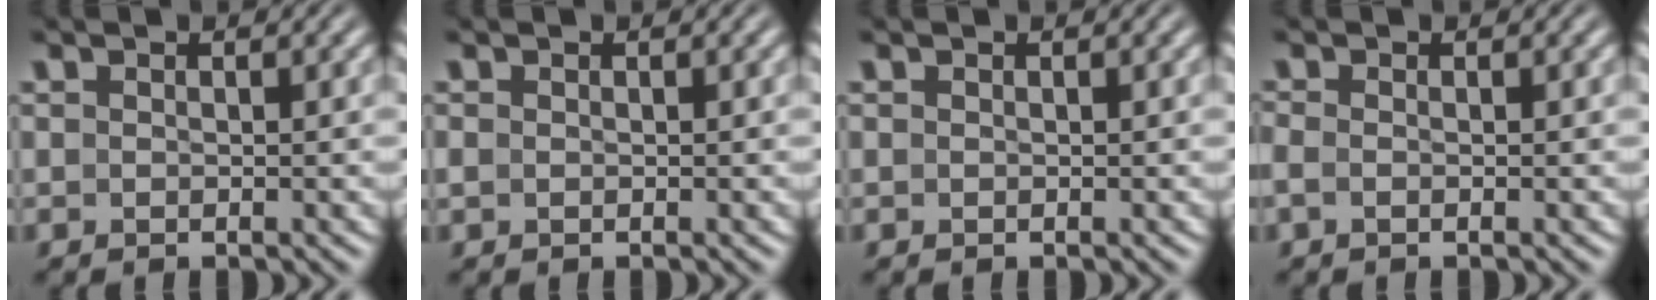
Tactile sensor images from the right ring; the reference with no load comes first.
{"total": 0.7, "force": [-0.3, 0.5, 0.3], "torque": [-0.012, -0.007, 0.000]}
{"total": 0.0}
{"total": 1.3, "force": [-0.6, 0.8, 0.8], "torque": [-0.033, -0.009, -0.008]}